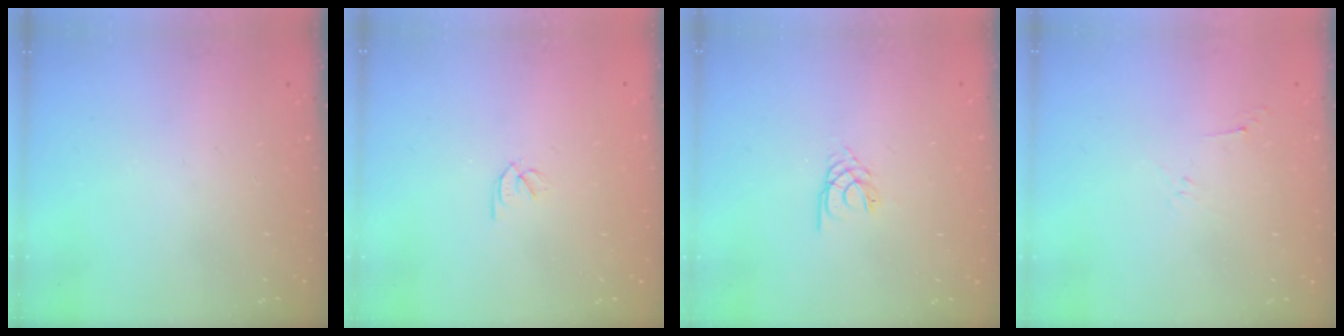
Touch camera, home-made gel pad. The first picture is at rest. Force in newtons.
{"total": 1.8, "press": 1.7, "slide": 0.5}
{"total": 2.2, "press": 2.1, "slide": 0.4}
{"total": 2.8, "press": 2.7, "slide": 0.6}